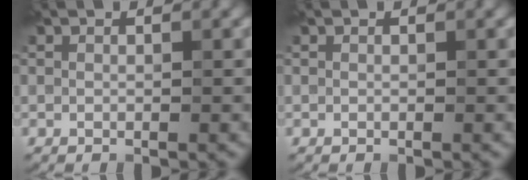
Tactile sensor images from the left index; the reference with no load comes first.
{"total": 0.0}